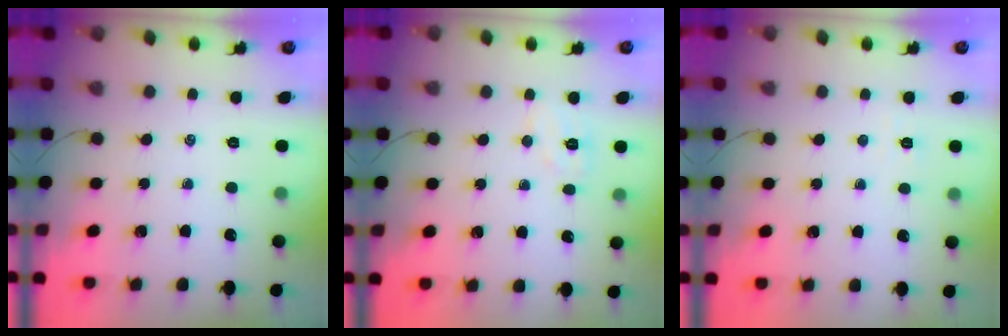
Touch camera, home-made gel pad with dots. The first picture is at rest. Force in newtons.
{"total": 4.8, "press": 4.6, "slide": 1.1}
{"total": 2.4, "press": 2.3, "slide": 0.5}